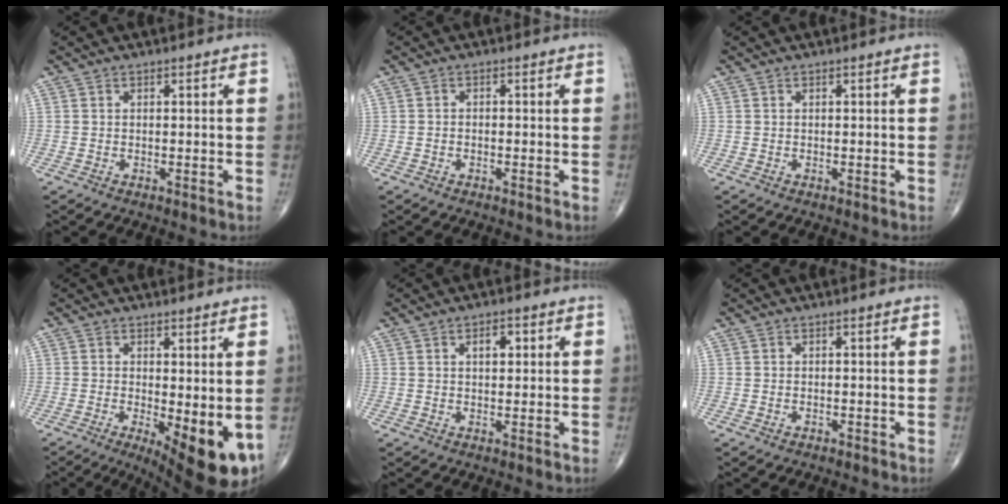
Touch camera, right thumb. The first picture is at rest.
{"total": 0.7, "force": [-0.3, 0.5, 0.4], "torque": [-0.007, 0.003, -0.007]}
{"total": 0.0}
{"total": 11.5, "force": [-2.2, 4.0, 10.6], "torque": [-0.144, -0.026, -0.020]}
{"total": 3.1, "force": [1.0, 1.7, 2.4], "torque": [-0.025, 0.000, 0.012]}
{"total": 0.5, "force": [-0.2, 0.4, 0.3], "torque": [-0.009, 0.004, -0.002]}